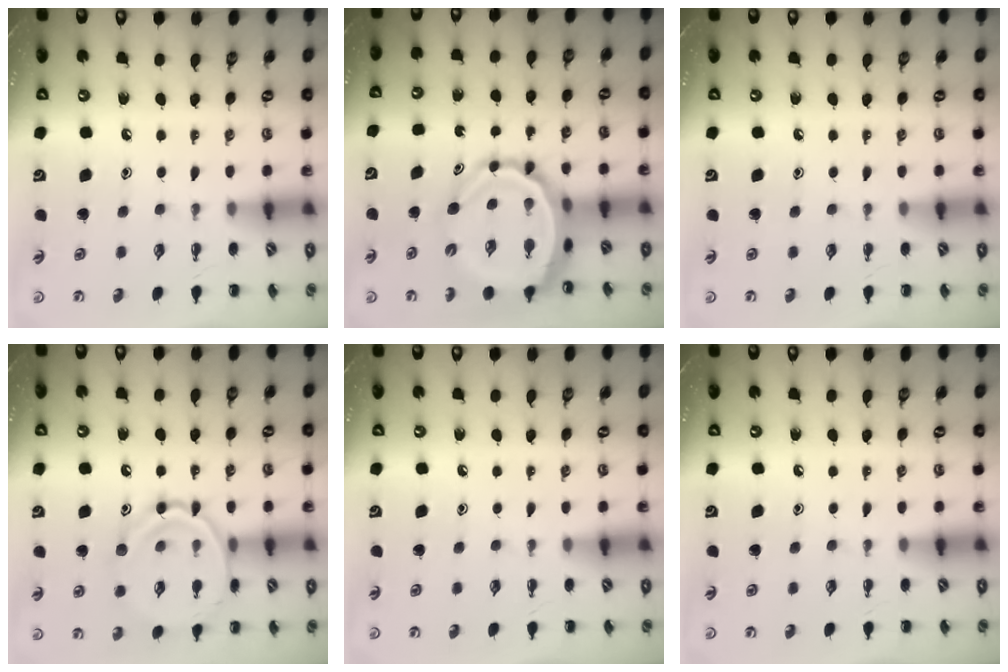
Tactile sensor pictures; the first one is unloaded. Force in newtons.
{"total": 11.0, "press": 10.4, "slide": 3.6}
{"total": 0.0}
{"total": 13.5, "press": 13.4, "slide": 0.7}
{"total": 0.0}
{"total": 0.0}